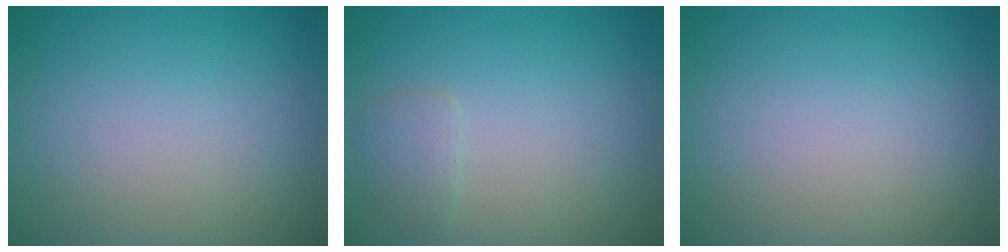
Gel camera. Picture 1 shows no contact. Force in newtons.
{"total": 1.3, "press": 1.3, "slide": 0.1}
{"total": 0.0}